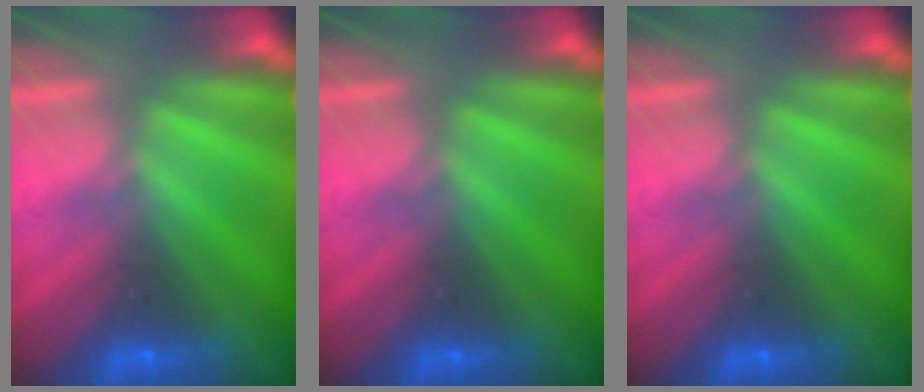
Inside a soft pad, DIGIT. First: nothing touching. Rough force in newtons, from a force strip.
{"total": 0.0}
{"total": 0.0}